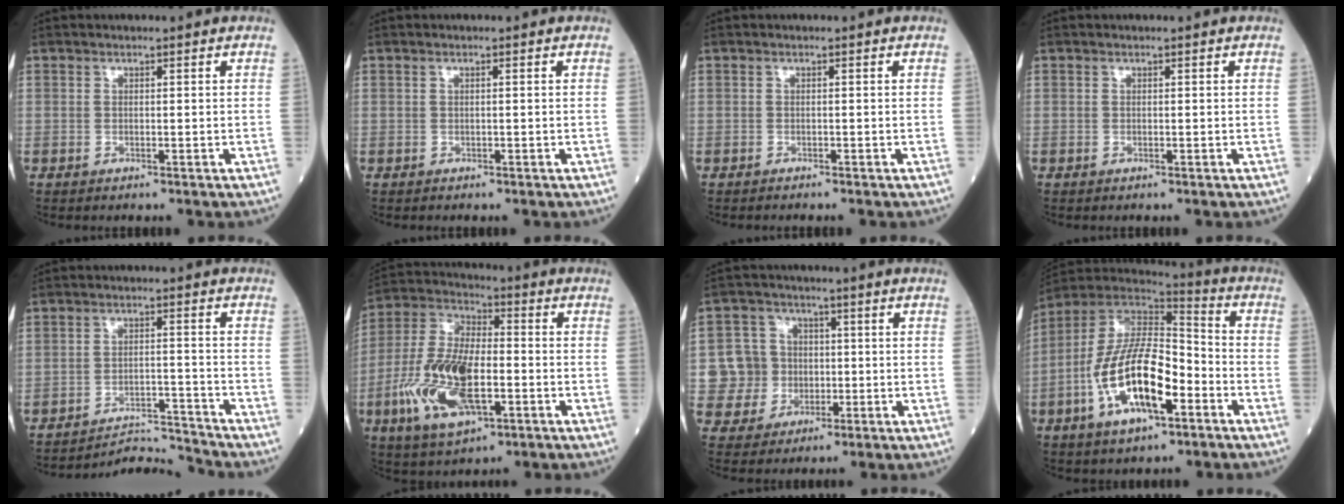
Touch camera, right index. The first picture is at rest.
{"total": 0.0}
{"total": 0.8, "force": [-0.8, 0.1, 0.3], "torque": [-0.005, -0.001, -0.012]}
{"total": 0.0}
{"total": 6.6, "force": [-6.2, -1.7, -1.8], "torque": [0.028, 0.010, -0.104]}
{"total": 16.3, "force": [-4.9, 6.4, 14.2], "torque": [-0.306, -0.003, -0.088]}
{"total": 7.9, "force": [-0.4, 7.7, 1.6], "torque": [-0.037, 0.019, 0.000]}
{"total": 17.1, "force": [-5.9, 5.9, 14.9], "torque": [-0.292, 0.009, -0.104]}